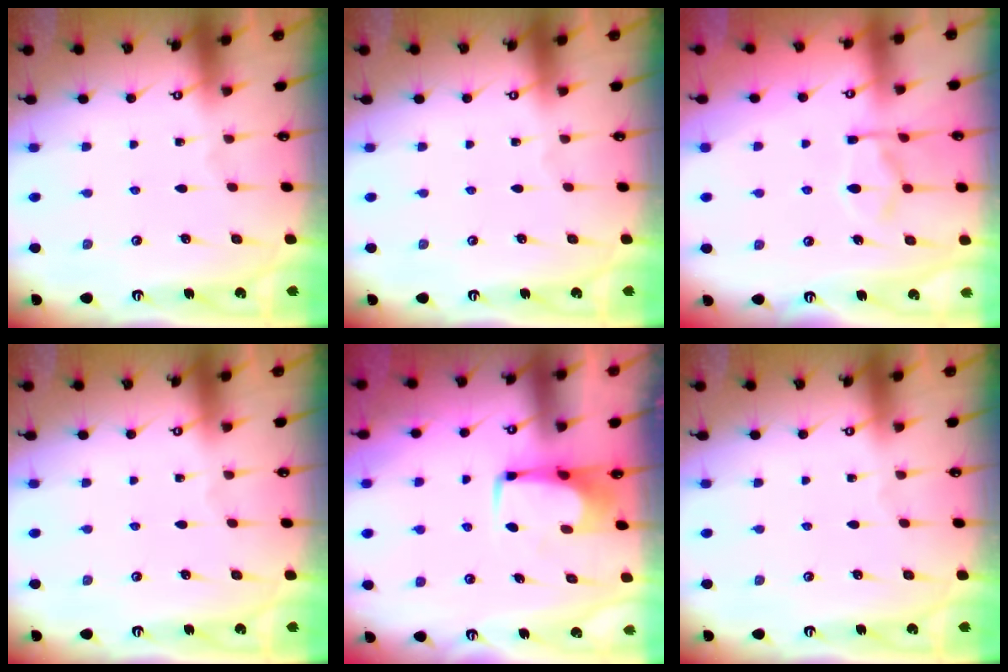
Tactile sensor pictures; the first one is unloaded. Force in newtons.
{"total": 0.0}
{"total": 7.3, "press": 7.1, "slide": 1.6}
{"total": 0.0}
{"total": 0.0}
{"total": 0.0}